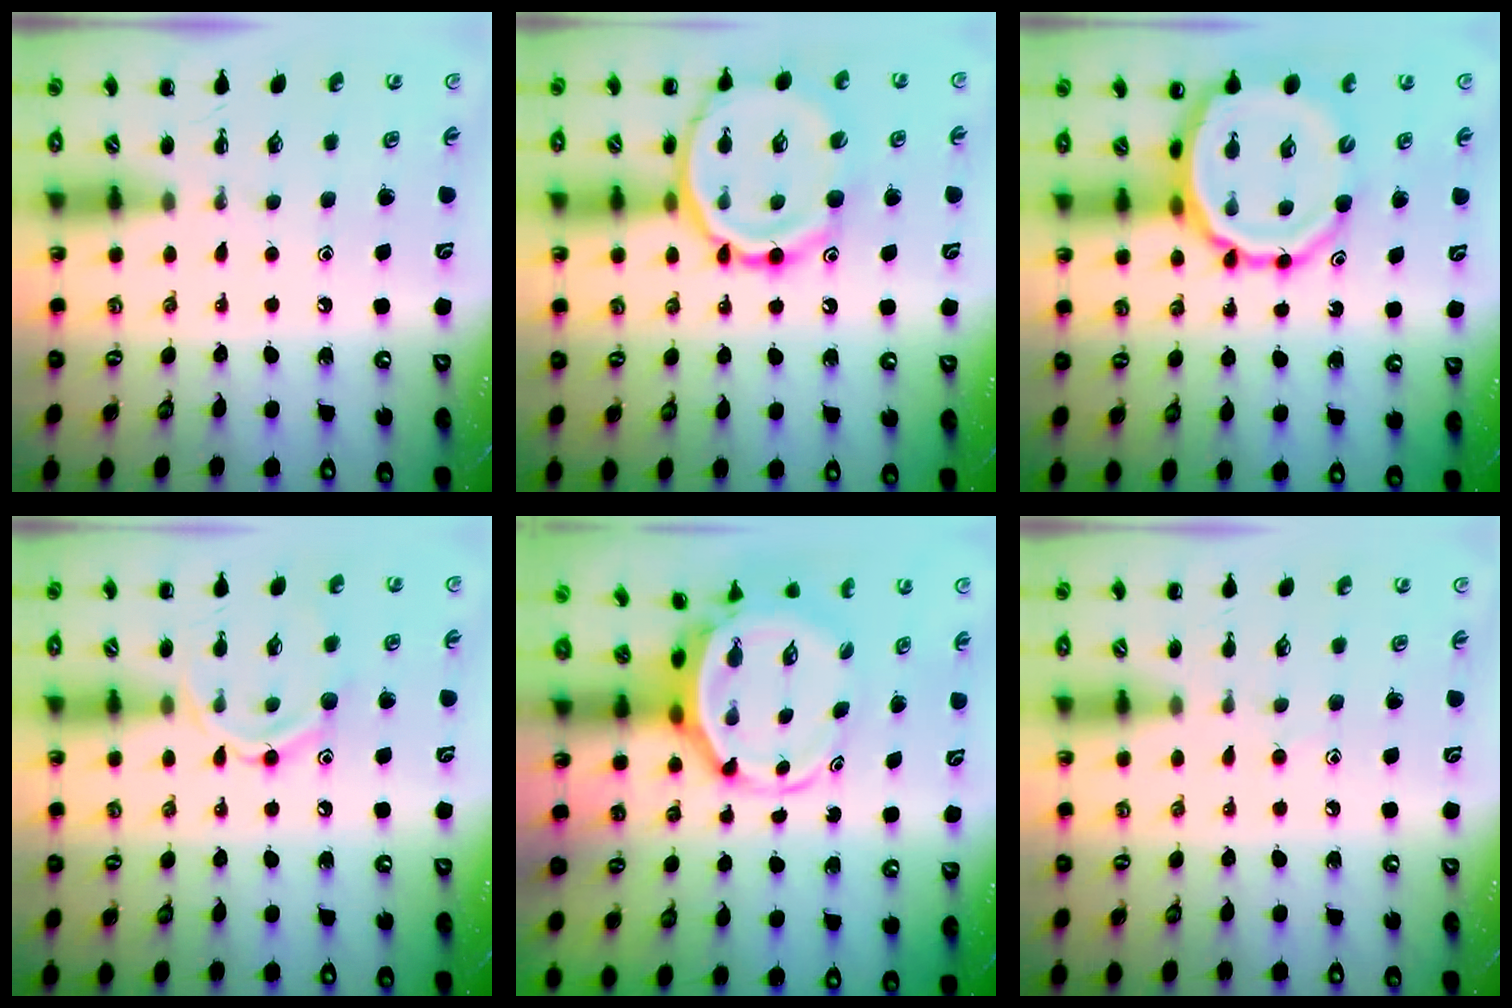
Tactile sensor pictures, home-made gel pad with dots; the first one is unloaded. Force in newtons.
{"total": 18.5, "press": 18.3, "slide": 2.4}
{"total": 14.3, "press": 13.8, "slide": 4.0}
{"total": 10.9, "press": 10.8, "slide": 0.9}
{"total": 5.4, "press": 5.2, "slide": 1.2}
{"total": 5.3, "press": 4.9, "slide": 2.0}